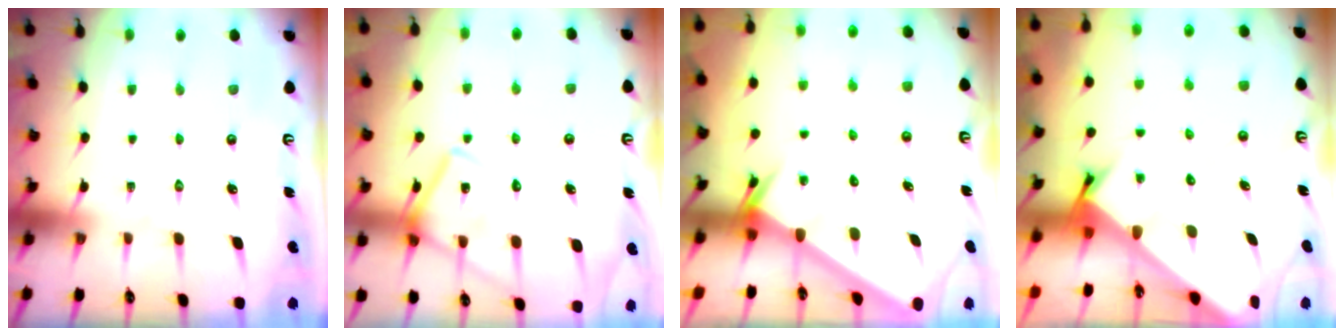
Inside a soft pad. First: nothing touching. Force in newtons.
{"total": 15.1, "press": 15.0, "slide": 1.2}
{"total": 2.6, "press": 2.6, "slide": 0.0}
{"total": 2.7, "press": 2.7, "slide": 0.3}